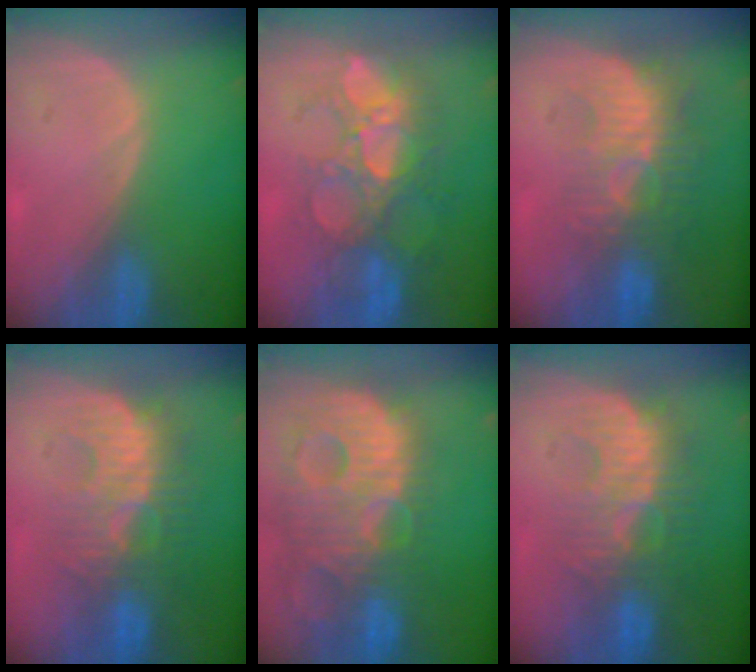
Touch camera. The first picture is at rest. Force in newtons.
{"total": 10.1, "press": 9.2, "slide": 4.0}
{"total": 9.2, "press": 8.4, "slide": 3.6}
{"total": 9.0, "press": 8.9, "slide": 1.7}
{"total": 14.1, "press": 12.2, "slide": 7.1}
{"total": 9.0, "press": 8.9, "slide": 1.7}